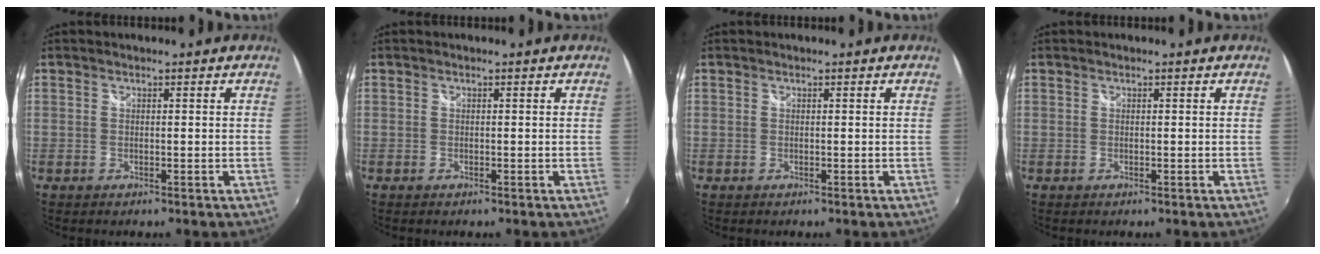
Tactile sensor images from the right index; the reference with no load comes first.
{"total": 0.0}
{"total": 0.0}
{"total": 0.0}